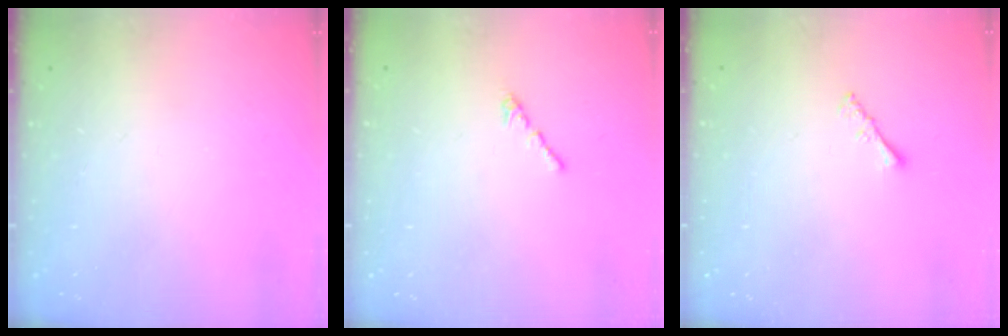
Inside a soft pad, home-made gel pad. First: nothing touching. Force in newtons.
{"total": 0.7, "press": 0.6, "slide": 0.4}
{"total": 1.3, "press": 1.3, "slide": 0.4}